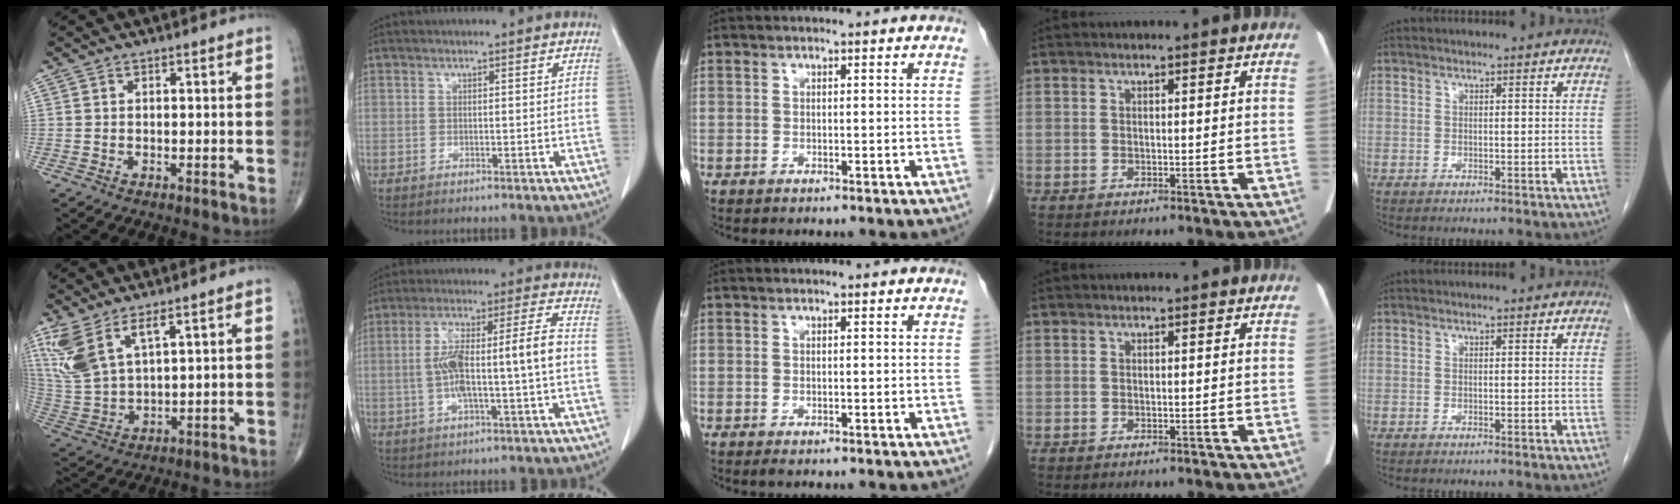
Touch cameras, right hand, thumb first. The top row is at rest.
{"thumb": {"total": 10.4, "force": [6.1, 3.7, 7.6], "torque": [-0.179, -0.023, 0.142]}, "index": {"total": 11.2, "force": [-1.1, 0.9, 11.1], "torque": [-0.203, 0.026, -0.019]}, "middle": {"total": 0.5, "force": [-0.3, 0.1, 0.4], "torque": [-0.007, -0.002, -0.004]}}